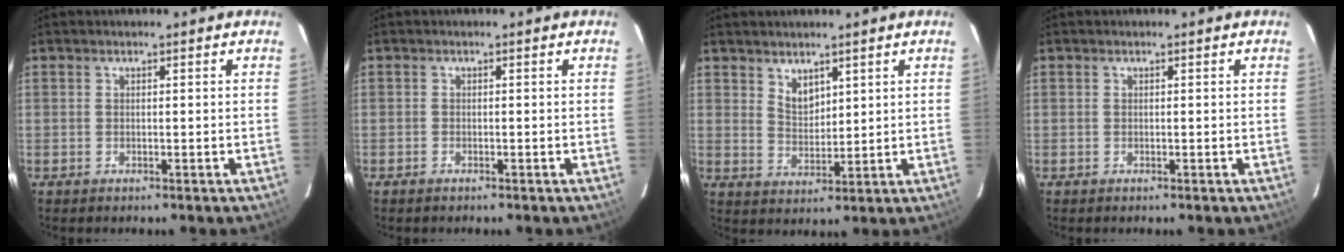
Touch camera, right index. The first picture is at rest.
{"total": 0.7, "force": [-0.6, 0.3, 0.1], "torque": [-0.006, 0.000, -0.013]}
{"total": 4.3, "force": [3.1, 2.2, 1.9], "torque": [-0.027, 0.001, 0.061]}
{"total": 0.0}